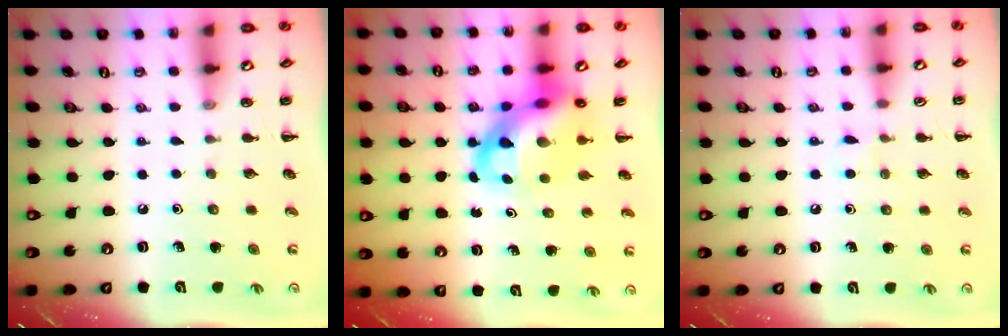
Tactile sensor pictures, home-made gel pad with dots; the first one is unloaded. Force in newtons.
{"total": 12.8, "press": 12.3, "slide": 3.4}
{"total": 4.4, "press": 4.1, "slide": 1.6}